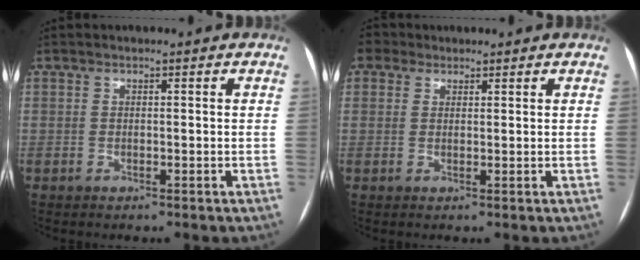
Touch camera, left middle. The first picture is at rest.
{"total": 2.6, "force": [1.7, 2.0, 0.3], "torque": [-0.008, 0.020, 0.028]}